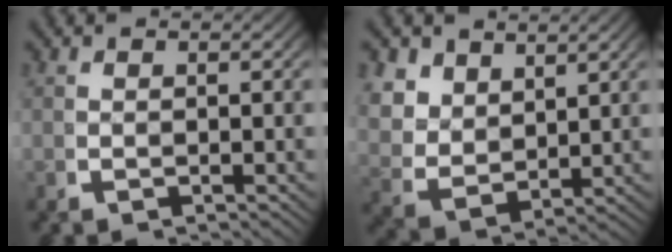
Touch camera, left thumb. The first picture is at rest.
{"total": 6.3, "force": [1.5, 4.8, 3.8], "torque": [-0.111, -0.030, 0.046]}